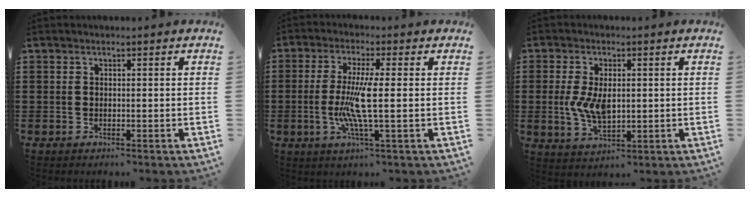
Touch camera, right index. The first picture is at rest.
{"total": 7.5, "force": [-0.9, 0.5, 7.5], "torque": [-0.159, -0.019, -0.026]}
{"total": 6.3, "force": [0.1, 3.3, 5.3], "torque": [-0.123, 0.002, -0.004]}